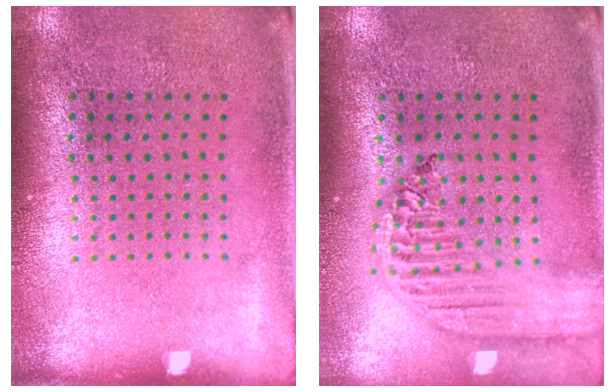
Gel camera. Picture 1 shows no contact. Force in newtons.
{"total": 2.2, "press": 1.9, "slide": 1.1}